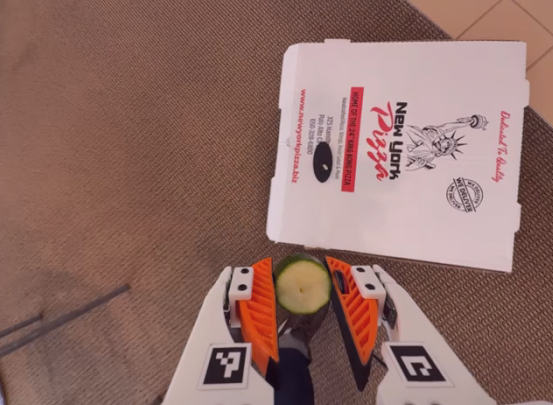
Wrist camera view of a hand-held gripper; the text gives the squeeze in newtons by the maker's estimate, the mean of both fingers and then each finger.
{"total": 9.3, "left": 9.2, "right": 9.4}